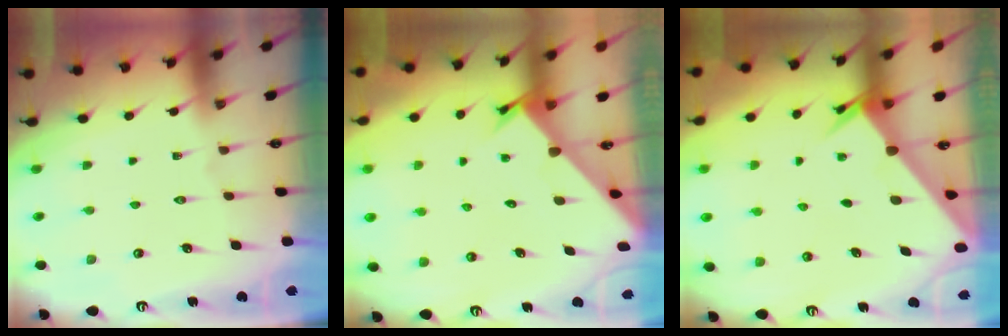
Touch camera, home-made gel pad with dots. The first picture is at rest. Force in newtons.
{"total": 2.4, "press": 2.4, "slide": 0.2}
{"total": 2.4, "press": 2.4, "slide": 0.3}